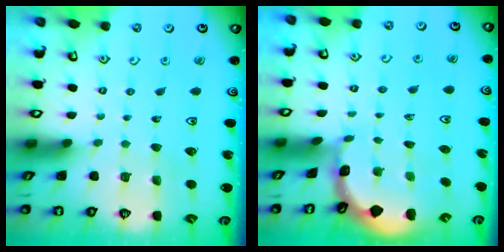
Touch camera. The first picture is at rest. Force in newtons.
{"total": 1.1, "press": 1.1, "slide": 0.2}